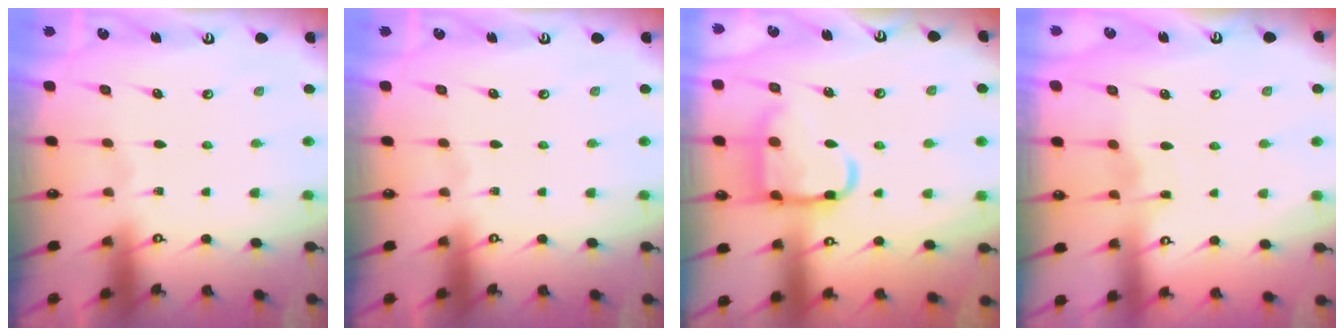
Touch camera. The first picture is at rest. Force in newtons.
{"total": 0.0}
{"total": 15.2, "press": 15.2, "slide": 1.3}
{"total": 2.8, "press": 2.8, "slide": 0.4}